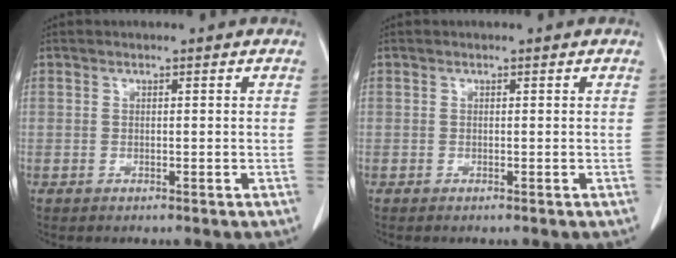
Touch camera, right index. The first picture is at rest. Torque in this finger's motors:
{"motor_torque": [-0.04, -0.07, 0.03, 0.01]}